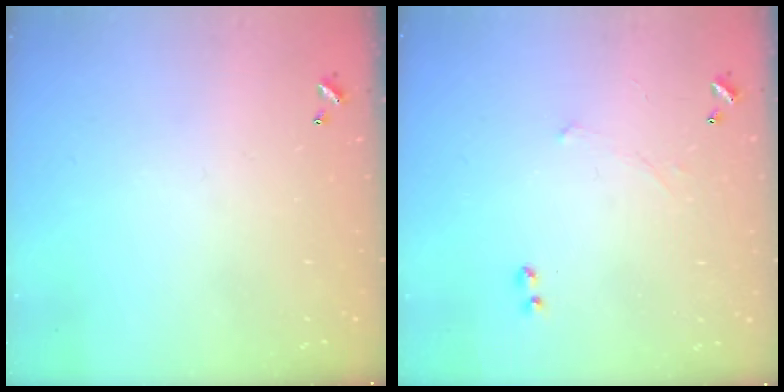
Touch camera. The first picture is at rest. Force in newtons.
{"total": 1.7, "press": 1.7, "slide": 0.4}